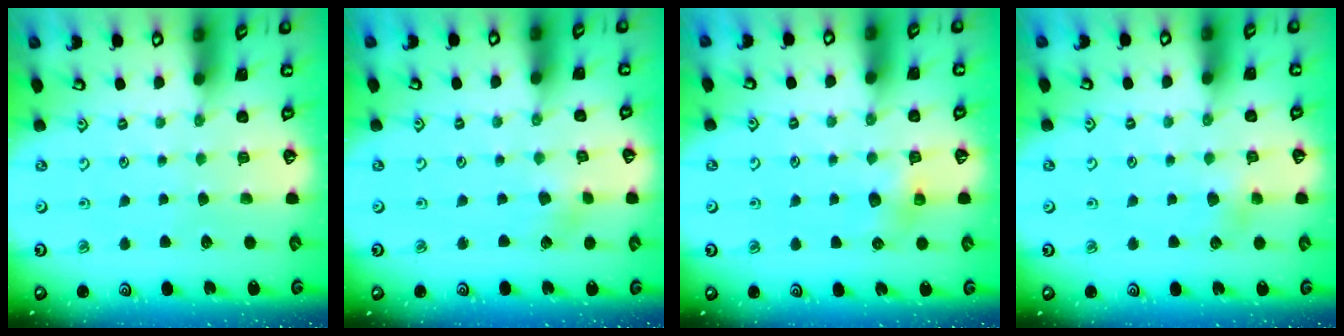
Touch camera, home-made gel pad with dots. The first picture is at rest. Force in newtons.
{"total": 3.3, "press": 3.3, "slide": 0.3}
{"total": 6.3, "press": 6.3, "slide": 0.6}
{"total": 3.9, "press": 3.9, "slide": 0.4}